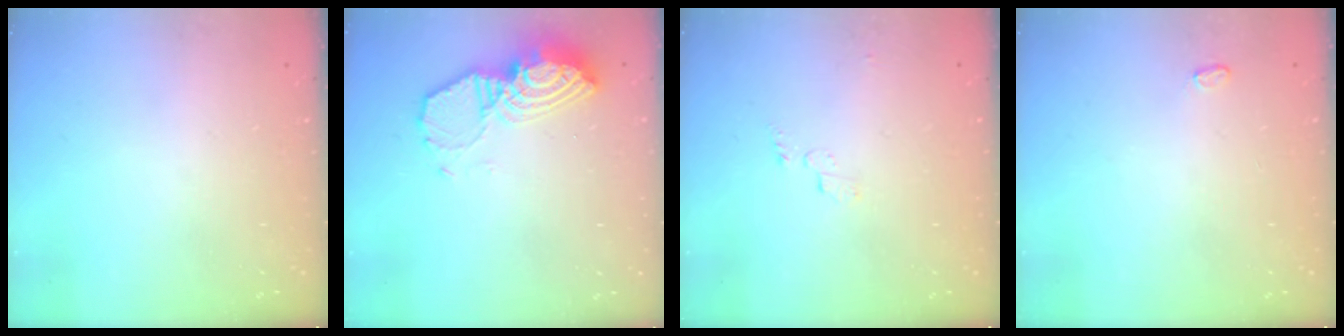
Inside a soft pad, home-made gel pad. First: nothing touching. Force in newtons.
{"total": 12.6, "press": 12.6, "slide": 1.1}
{"total": 3.3, "press": 3.3, "slide": 0.3}
{"total": 2.6, "press": 2.6, "slide": 0.3}